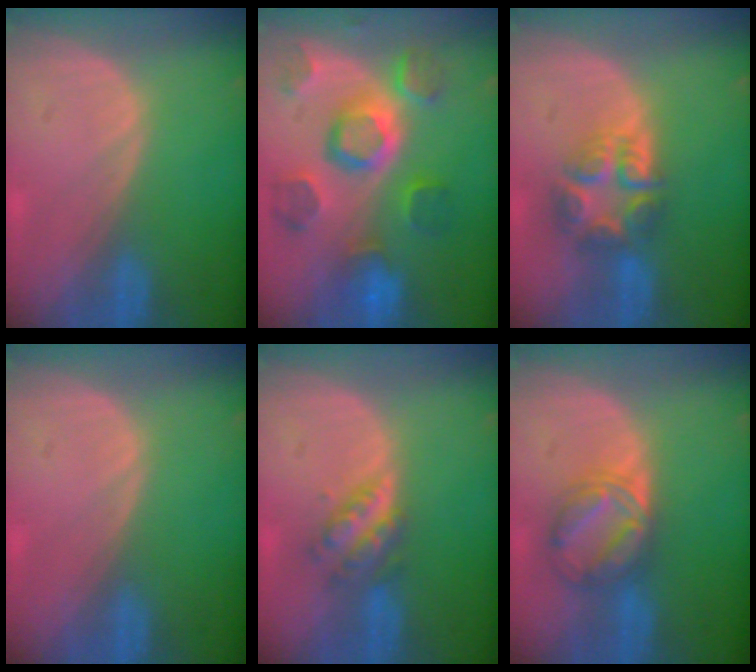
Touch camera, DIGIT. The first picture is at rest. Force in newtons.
{"total": 11.3, "press": 10.0, "slide": 5.3}
{"total": 7.7, "press": 6.7, "slide": 3.8}
{"total": 0.0}
{"total": 4.7, "press": 4.6, "slide": 1.2}
{"total": 6.4, "press": 6.4, "slide": 0.4}